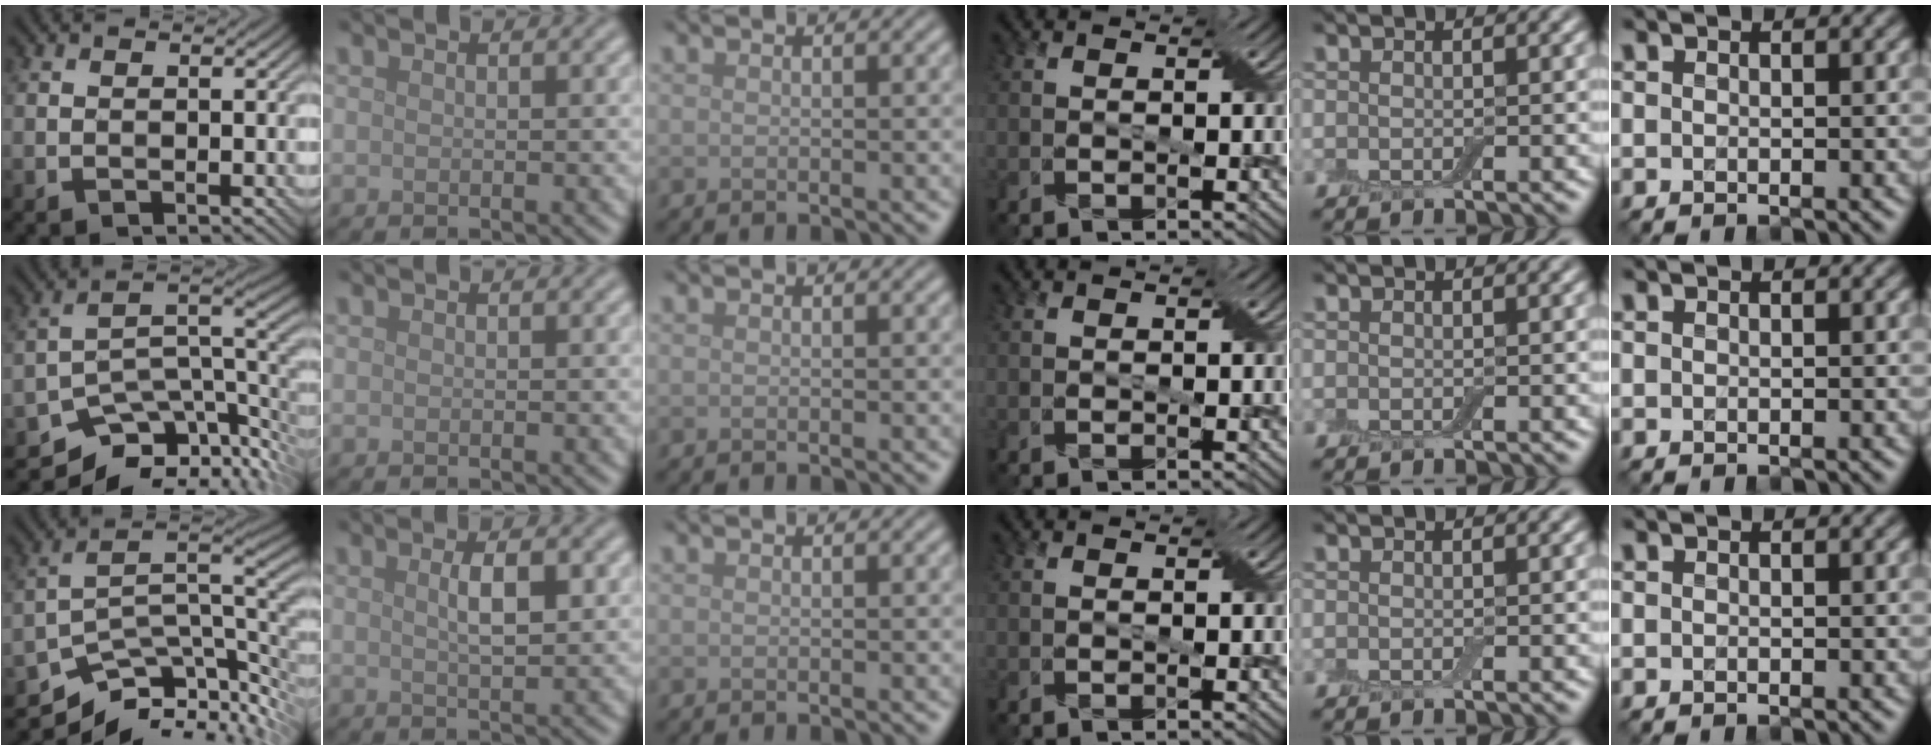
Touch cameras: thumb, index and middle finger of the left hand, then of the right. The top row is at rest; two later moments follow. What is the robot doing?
{"motion": "wrap", "object": "bandage"}